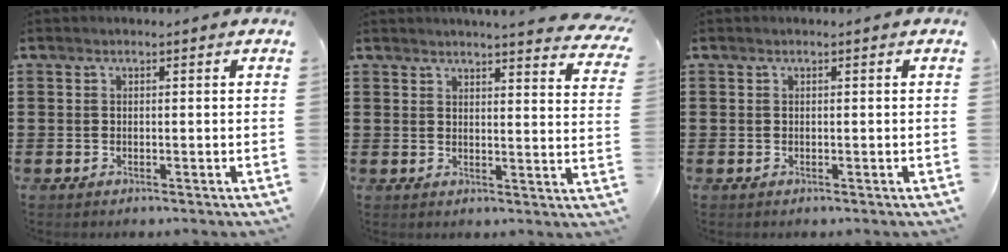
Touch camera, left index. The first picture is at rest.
{"total": 3.7, "force": [3.6, -0.6, 1.0], "torque": [-0.028, -0.021, 0.061]}
{"total": 0.0}